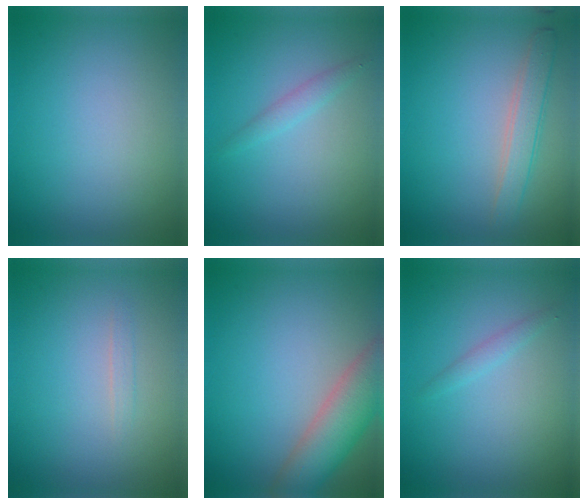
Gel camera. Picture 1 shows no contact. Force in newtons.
{"total": 1.5, "press": 1.5, "slide": 0.1}
{"total": 2.5, "press": 2.4, "slide": 0.1}
{"total": 0.6, "press": 0.6, "slide": 0.0}
{"total": 6.1, "press": 6.1, "slide": 0.5}
{"total": 0.9, "press": 0.9, "slide": 0.1}